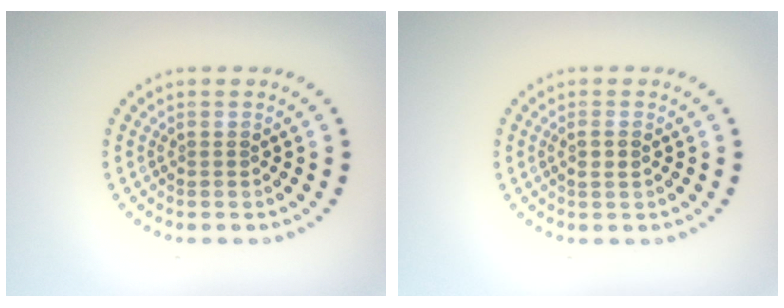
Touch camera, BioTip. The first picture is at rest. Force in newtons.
{"total": 1.1, "press": 1.1, "slide": 0.4}